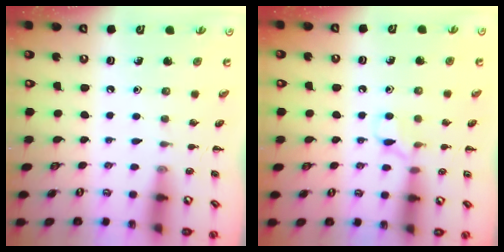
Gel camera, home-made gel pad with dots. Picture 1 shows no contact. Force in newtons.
{"total": 5.5, "press": 5.4, "slide": 1.3}